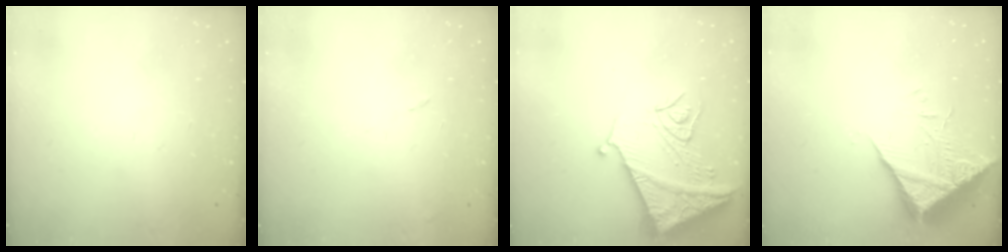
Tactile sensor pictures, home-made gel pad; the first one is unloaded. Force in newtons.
{"total": 7.6, "press": 7.5, "slide": 0.7}
{"total": 13.8, "press": 13.7, "slide": 1.4}
{"total": 10.5, "press": 10.4, "slide": 1.0}